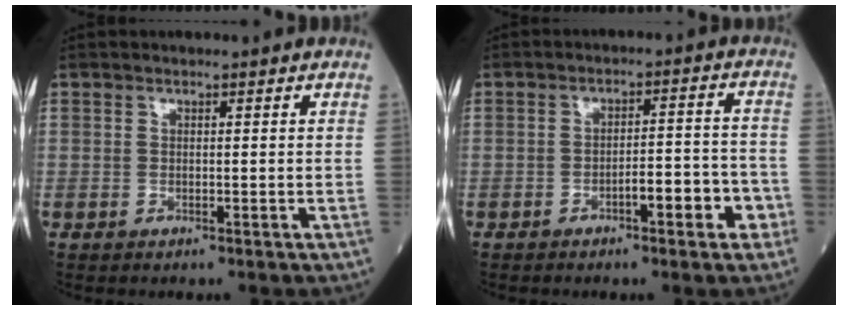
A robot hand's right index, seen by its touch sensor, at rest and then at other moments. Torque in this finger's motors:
{"motor_torque": [0.22, -0.14, 0.37, 0.08]}